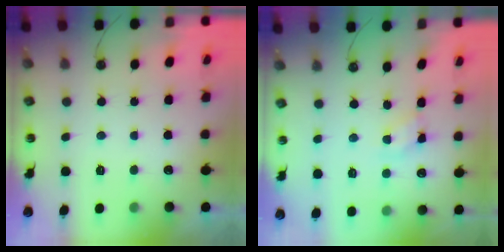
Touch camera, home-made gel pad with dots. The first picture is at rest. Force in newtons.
{"total": 2.9, "press": 2.9, "slide": 0.4}